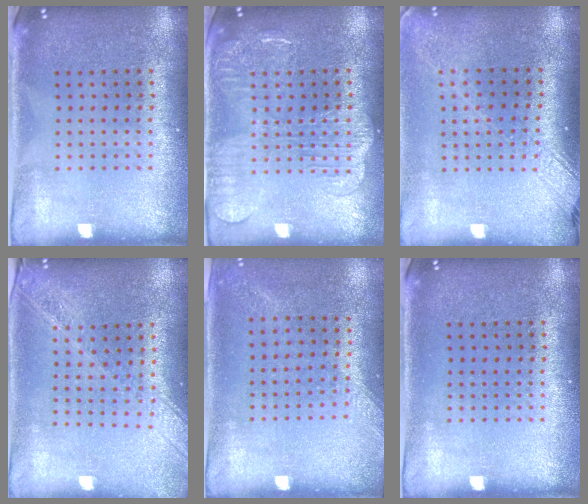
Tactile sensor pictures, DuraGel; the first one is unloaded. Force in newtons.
{"total": 2.0, "press": 2.0, "slide": 0.4}
{"total": 2.0, "press": 1.5, "slide": 1.3}
{"total": 2.1, "press": 1.8, "slide": 1.0}
{"total": 1.3, "press": 1.1, "slide": 0.7}
{"total": 0.0}